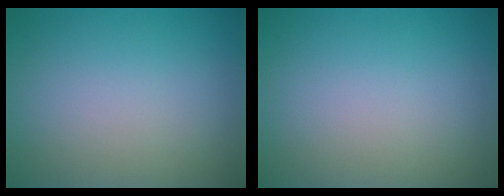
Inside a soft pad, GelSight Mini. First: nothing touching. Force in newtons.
{"total": 0.0}